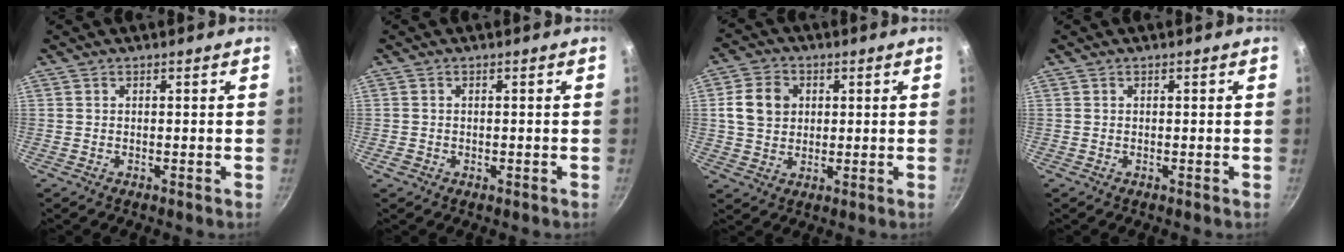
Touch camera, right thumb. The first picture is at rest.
{"total": 1.1, "force": [-0.5, 0.8, 0.6], "torque": [-0.010, 0.001, -0.008]}
{"total": 8.0, "force": [1.5, 6.5, 4.3], "torque": [-0.062, 0.005, 0.023]}
{"total": 0.0}